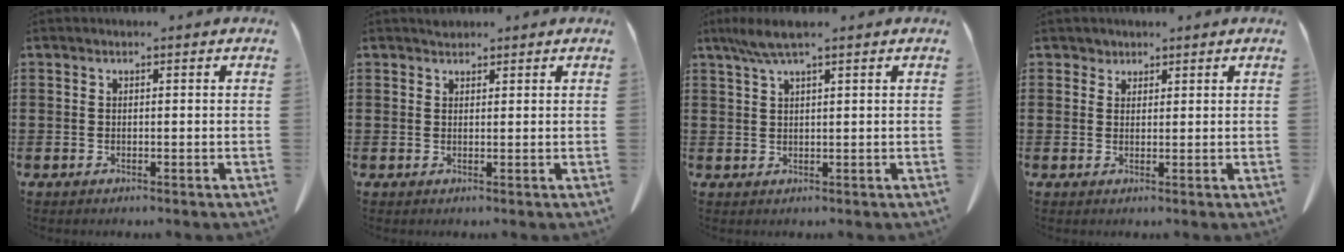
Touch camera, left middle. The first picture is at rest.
{"total": 1.2, "force": [1.0, 0.6, 0.1], "torque": [-0.006, 0.002, 0.021]}
{"total": 3.7, "force": [2.1, 0.4, 3.0], "torque": [-0.060, 0.002, 0.038]}
{"total": 1.6, "force": [1.3, 1.0, 0.1], "torque": [0.001, 0.002, 0.023]}